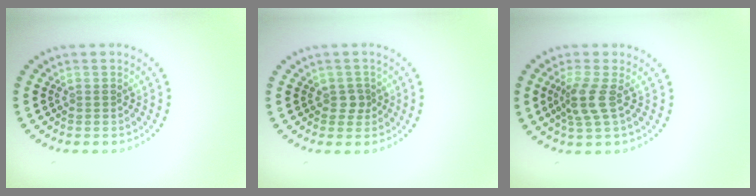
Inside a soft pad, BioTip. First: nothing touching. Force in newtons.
{"total": 1.3, "press": 1.1, "slide": 0.8}
{"total": 2.5, "press": 1.9, "slide": 1.7}